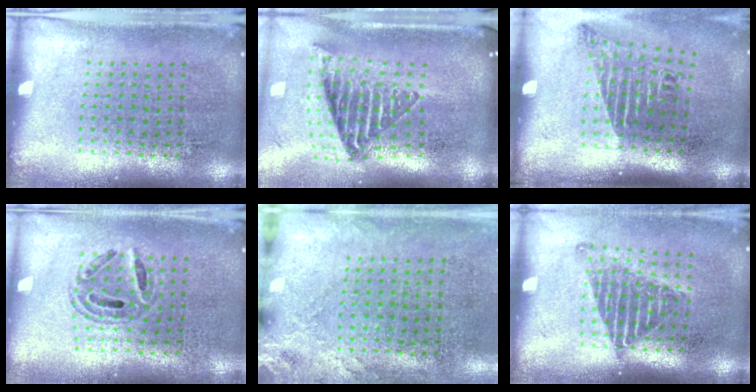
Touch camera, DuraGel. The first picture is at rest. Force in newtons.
{"total": 2.6, "press": 1.6, "slide": 2.0}
{"total": 1.8, "press": 1.2, "slide": 1.3}
{"total": 0.7, "press": 0.6, "slide": 0.2}
{"total": 2.5, "press": 2.0, "slide": 1.5}
{"total": 1.3, "press": 1.1, "slide": 0.7}